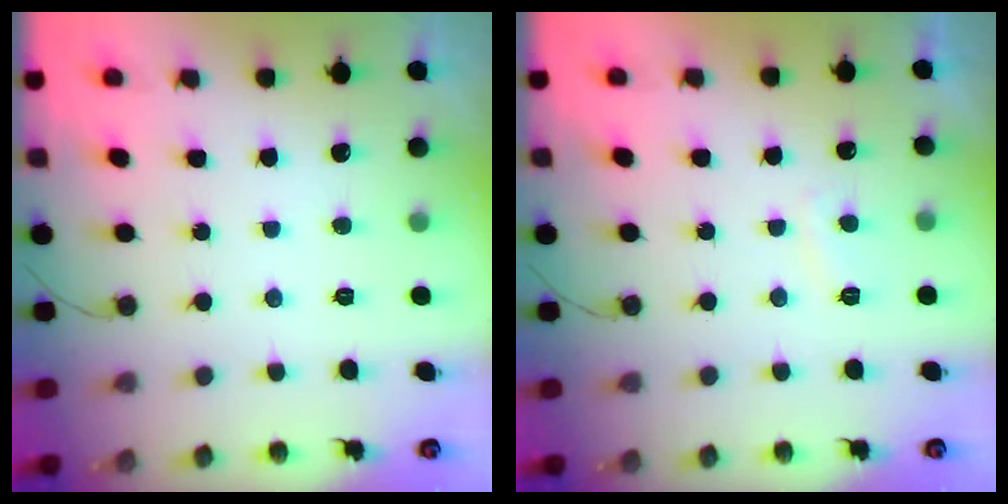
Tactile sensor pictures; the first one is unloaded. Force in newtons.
{"total": 2.8, "press": 2.7, "slide": 0.7}